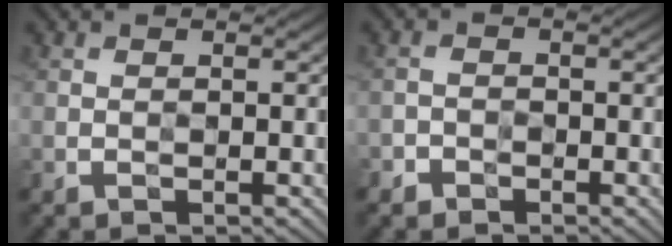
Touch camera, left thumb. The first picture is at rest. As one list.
[{"total": 1.3, "force": [-1.2, 0.6, -0.4], "torque": [0.018, 0.007, -0.031]}]